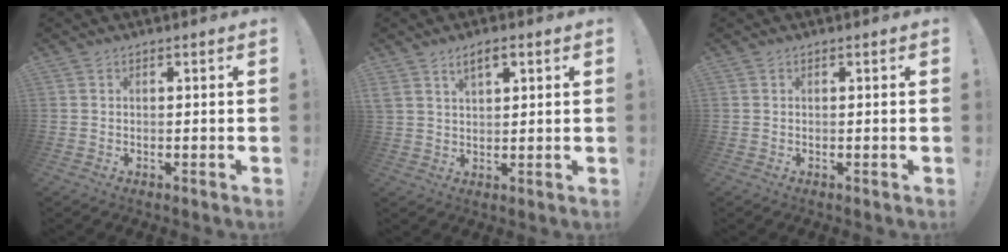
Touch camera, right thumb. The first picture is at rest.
{"total": 4.8, "force": [2.5, 2.3, 3.4], "torque": [-0.062, -0.001, 0.045]}
{"total": 0.0}